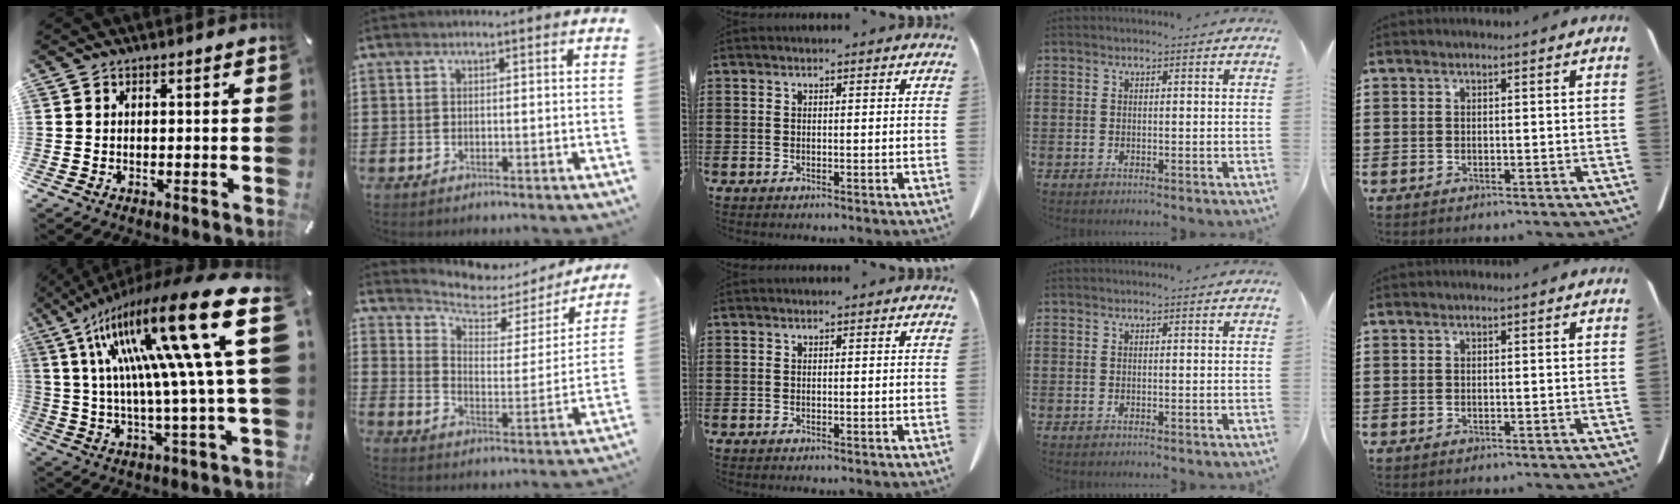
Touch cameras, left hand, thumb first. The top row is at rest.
{"thumb": {"total": 32.4, "force": [11.2, 6.0, 29.8], "torque": [-0.536, -0.090, 0.167]}, "index": {"total": 5.4, "force": [4.6, 2.0, 1.9], "torque": [-0.064, -0.029, 0.076]}}